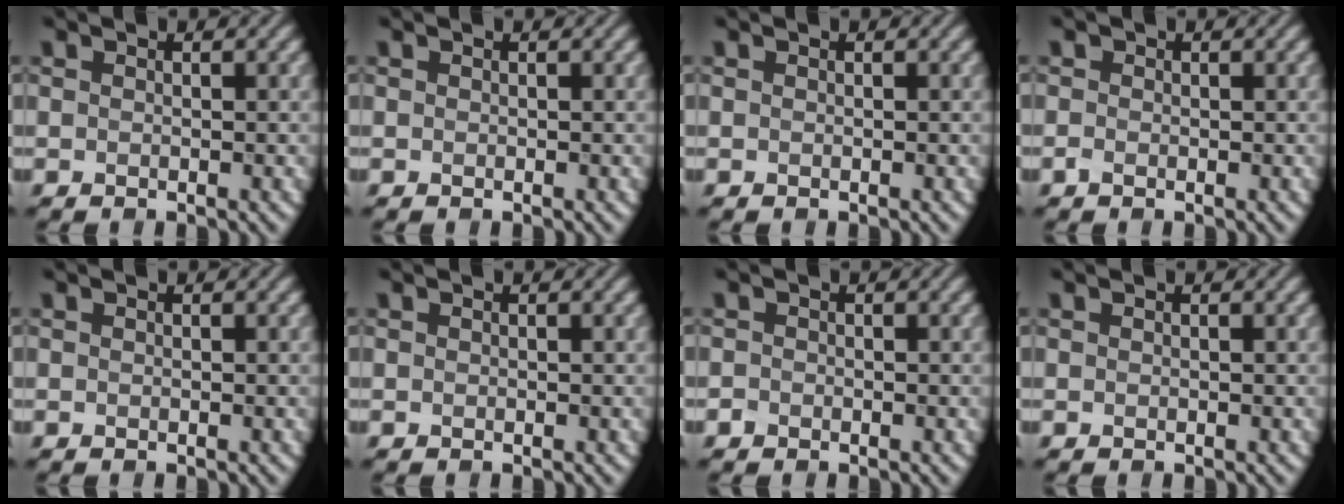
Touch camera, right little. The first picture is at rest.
{"total": 0.0}
{"total": 0.0}
{"total": 0.6, "force": [-0.2, 0.5, 0.3], "torque": [-0.008, 0.000, -0.005]}
{"total": 0.0}
{"total": 0.0}
{"total": 0.6, "force": [-0.4, 0.5, 0.1], "torque": [0.000, -0.003, -0.008]}
{"total": 0.0}